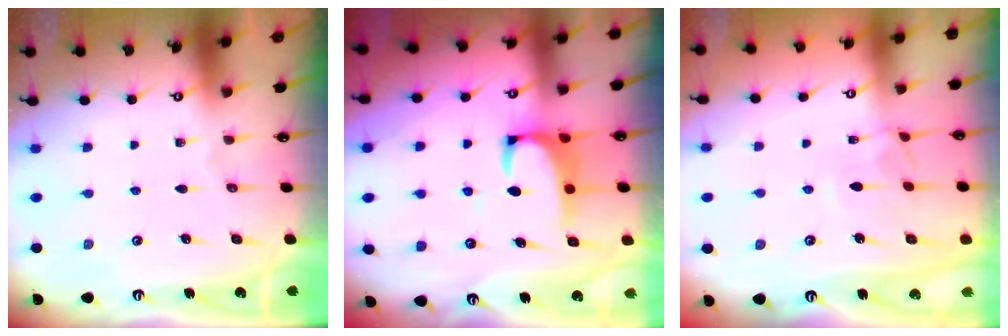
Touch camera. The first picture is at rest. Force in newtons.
{"total": 2.4, "press": 2.2, "slide": 0.9}
{"total": 3.9, "press": 3.9, "slide": 0.2}